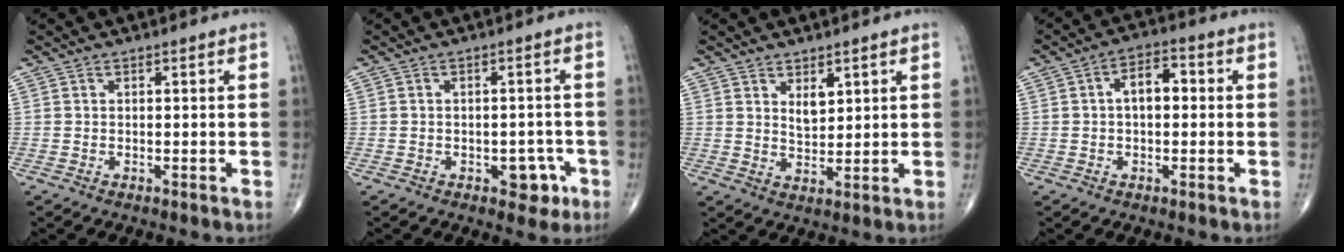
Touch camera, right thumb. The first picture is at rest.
{"total": 4.6, "force": [-2.0, 3.0, 2.9], "torque": [-0.013, 0.014, -0.023]}
{"total": 4.0, "force": [2.1, 2.1, 2.6], "torque": [-0.031, -0.020, 0.040]}
{"total": 6.2, "force": [0.6, 3.5, 5.0], "torque": [-0.071, 0.020, 0.001]}